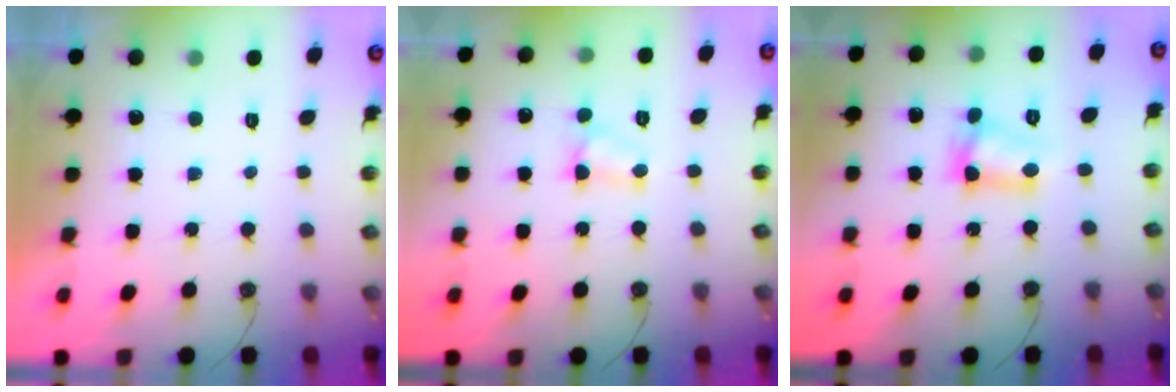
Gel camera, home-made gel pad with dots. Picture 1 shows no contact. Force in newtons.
{"total": 4.5, "press": 4.4, "slide": 0.6}
{"total": 7.4, "press": 7.4, "slide": 0.6}